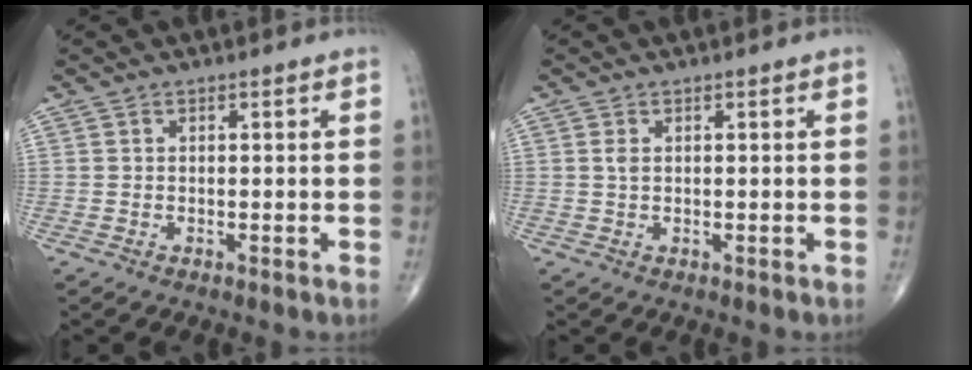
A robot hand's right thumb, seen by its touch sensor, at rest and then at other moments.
{"total": 1.2, "force": [0.3, 0.7, 1.0], "torque": [-0.020, 0.003, 0.007]}